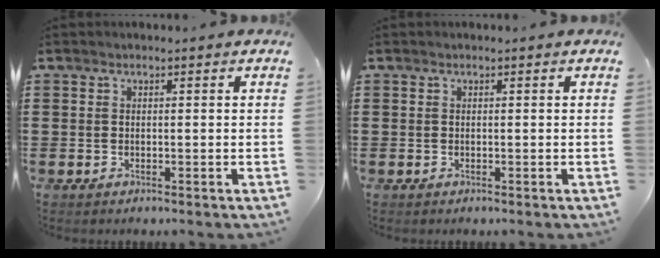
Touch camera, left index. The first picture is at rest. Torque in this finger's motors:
{"motor_torque": [-0.02, 0.00, 0.00, -0.01]}